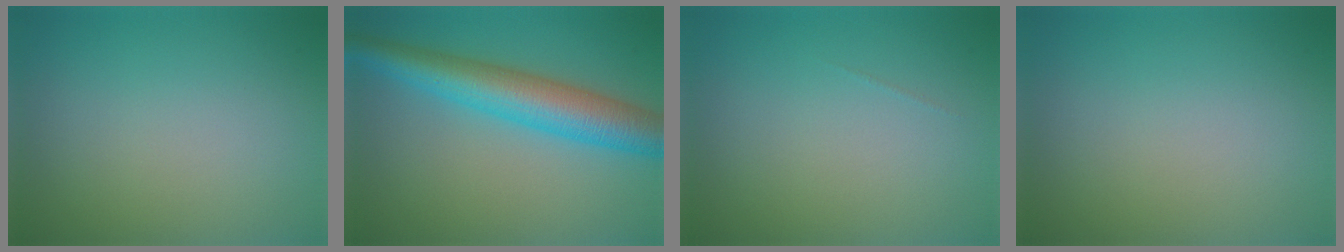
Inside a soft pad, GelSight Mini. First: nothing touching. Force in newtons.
{"total": 7.6, "press": 7.6, "slide": 0.1}
{"total": 0.0}
{"total": 0.0}